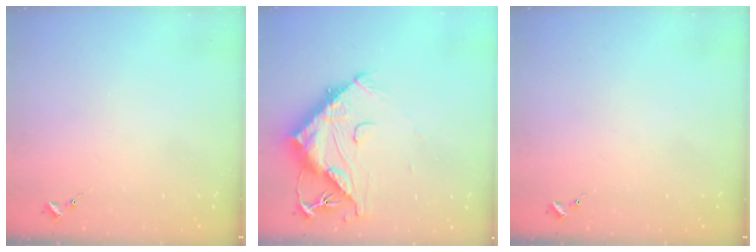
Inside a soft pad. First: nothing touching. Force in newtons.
{"total": 15.7, "press": 15.6, "slide": 1.4}
{"total": 0.0}